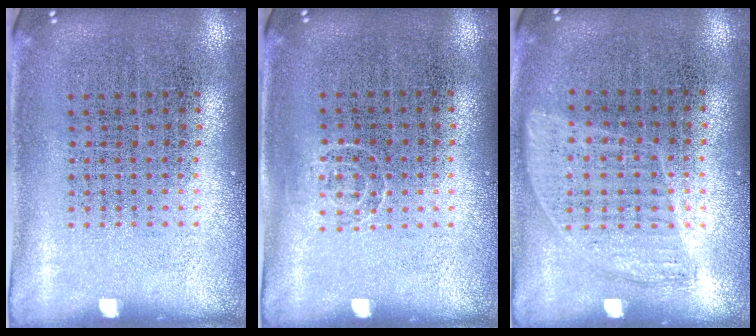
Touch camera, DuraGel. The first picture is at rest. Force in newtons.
{"total": 0.6, "press": 0.4, "slide": 0.4}
{"total": 0.9, "press": 0.8, "slide": 0.4}